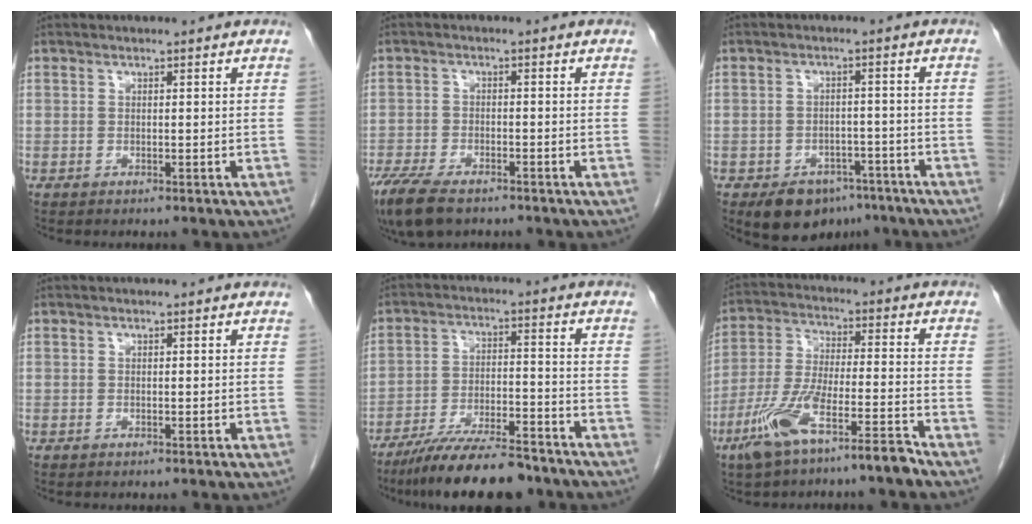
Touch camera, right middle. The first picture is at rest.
{"total": 9.6, "force": [-7.1, 3.8, 5.4], "torque": [-0.103, -0.015, -0.116]}
{"total": 8.0, "force": [-5.6, 4.9, 2.9], "torque": [-0.035, 0.007, -0.079]}
{"total": 0.0}
{"total": 13.9, "force": [-11.6, 2.4, 7.2], "torque": [-0.117, -0.009, -0.190]}
{"total": 10.9, "force": [-7.4, 1.2, 7.8], "torque": [-0.162, -0.006, -0.140]}